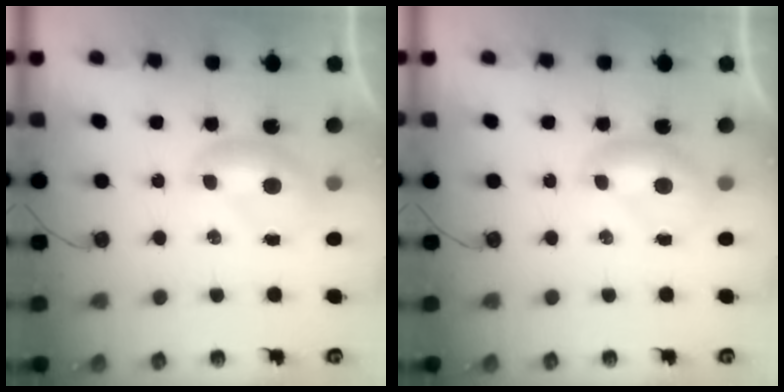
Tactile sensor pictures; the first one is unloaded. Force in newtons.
{"total": 0.0}